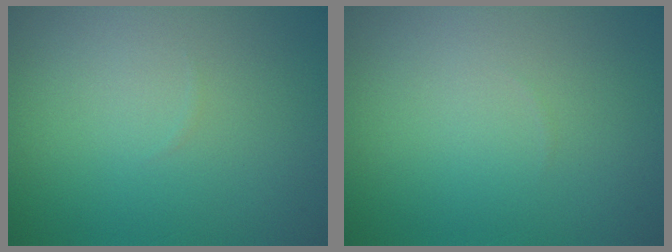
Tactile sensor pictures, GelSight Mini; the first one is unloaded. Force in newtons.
{"total": 0.0}